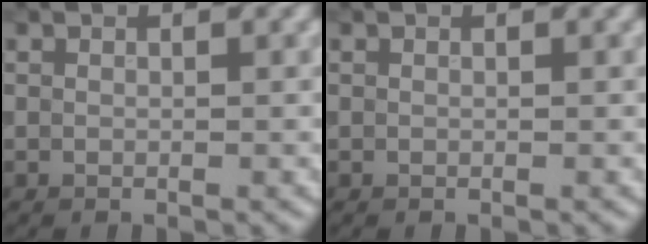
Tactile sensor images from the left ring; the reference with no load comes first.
{"total": 0.0}